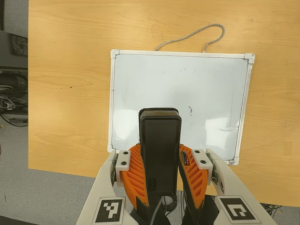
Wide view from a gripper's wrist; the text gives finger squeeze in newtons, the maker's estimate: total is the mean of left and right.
{"total": 9.8, "left": 8.1, "right": 11.5}